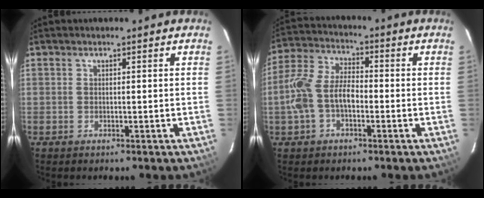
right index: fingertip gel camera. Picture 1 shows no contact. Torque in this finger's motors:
{"motor_torque": [0.35, -0.15, 0.40, 0.15]}